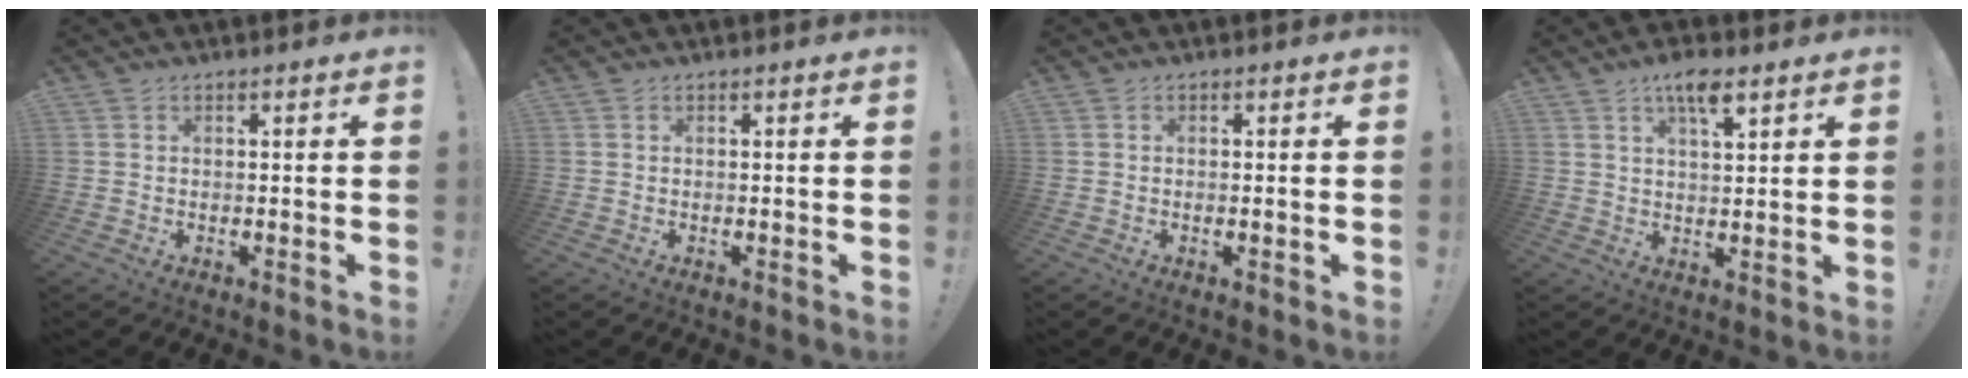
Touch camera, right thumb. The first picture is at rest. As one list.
[{"total": 0.0}, {"total": 0.7, "force": [-0.3, 0.0, 0.6], "torque": [-0.014, 0.001, -0.005]}, {"total": 6.8, "force": [4.0, 1.9, 5.1], "torque": [-0.079, -0.018, 0.063]}]